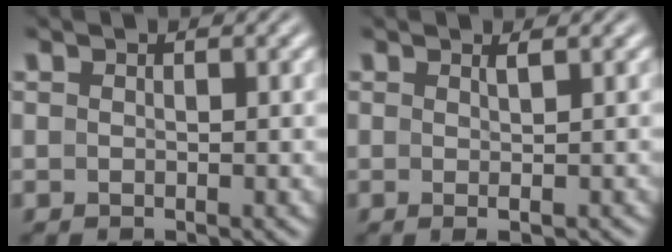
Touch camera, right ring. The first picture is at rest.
{"total": 1.8, "force": [-0.6, -0.9, 1.4], "torque": [-0.026, -0.010, 0.000]}